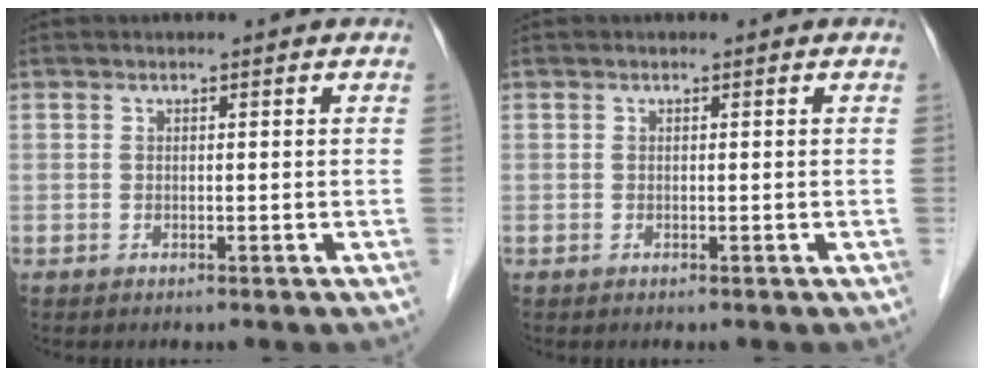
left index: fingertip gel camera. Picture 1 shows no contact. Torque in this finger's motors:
{"motor_torque": [0.00, 0.00, -0.01, 0.00]}